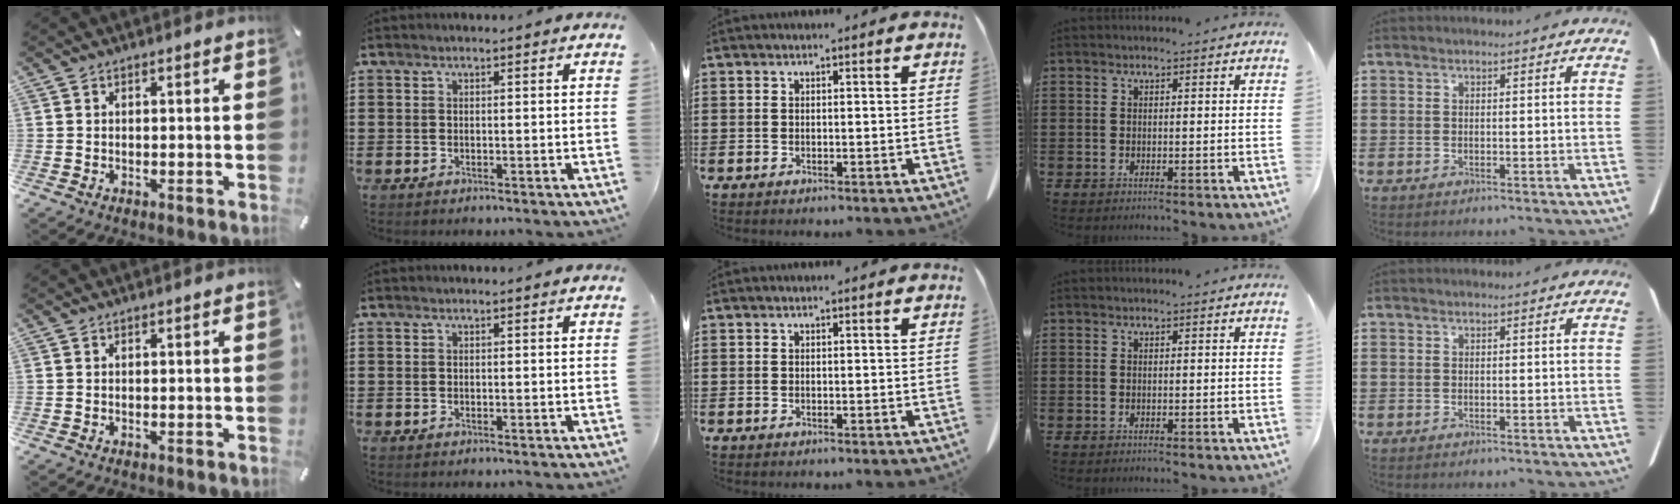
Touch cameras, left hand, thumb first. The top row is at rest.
{}